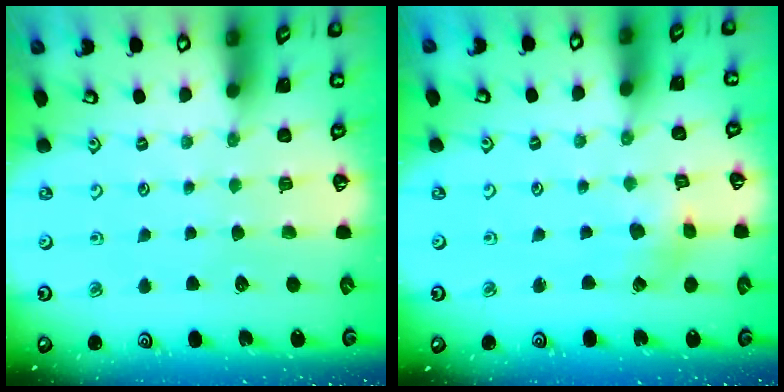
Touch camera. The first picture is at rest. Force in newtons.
{"total": 2.4, "press": 2.3, "slide": 0.5}